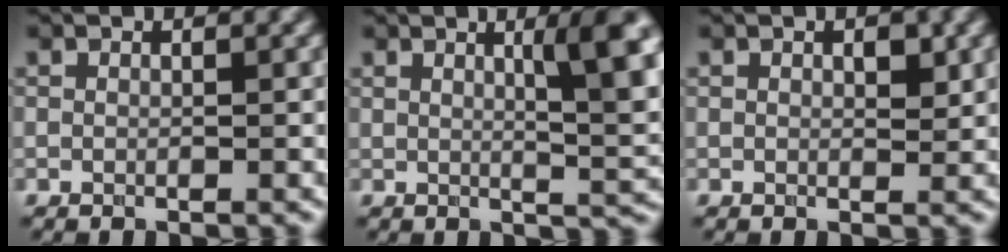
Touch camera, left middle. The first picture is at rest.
{"total": 6.2, "force": [2.0, 1.1, 5.7], "torque": [-0.066, 0.001, 0.042]}
{"total": 1.0, "force": [0.4, 0.3, 0.9], "torque": [-0.018, -0.001, 0.017]}